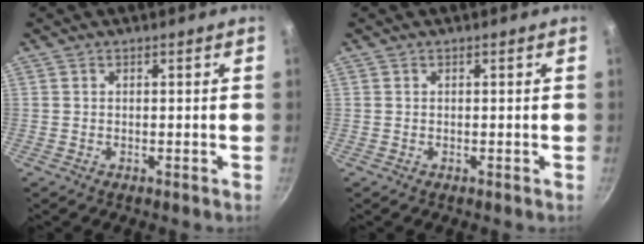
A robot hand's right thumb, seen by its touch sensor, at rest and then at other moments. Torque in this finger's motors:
{"motor_torque": [-0.06, 0.09, 0.00, 0.00, 0.00]}